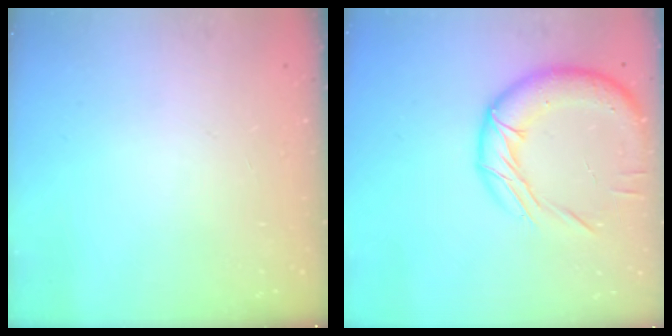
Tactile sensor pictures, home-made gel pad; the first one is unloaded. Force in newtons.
{"total": 17.5, "press": 17.4, "slide": 1.5}